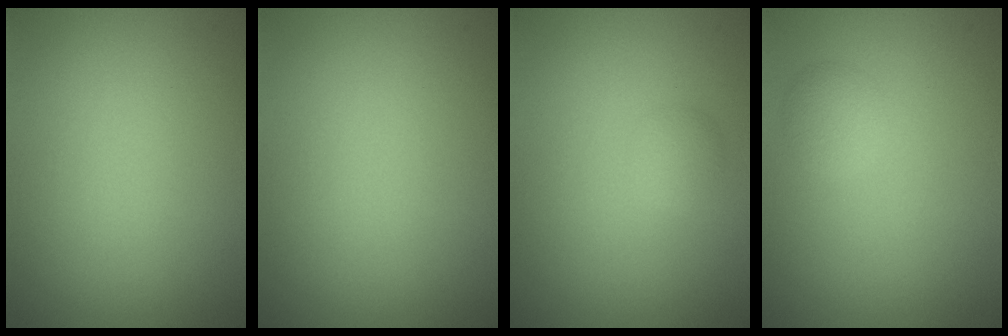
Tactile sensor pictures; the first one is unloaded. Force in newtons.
{"total": 0.0}
{"total": 1.1, "press": 1.1, "slide": 0.1}
{"total": 1.6, "press": 1.6, "slide": 0.0}